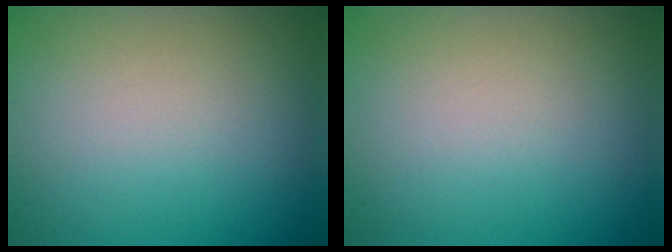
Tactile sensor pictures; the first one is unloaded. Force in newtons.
{"total": 0.0}